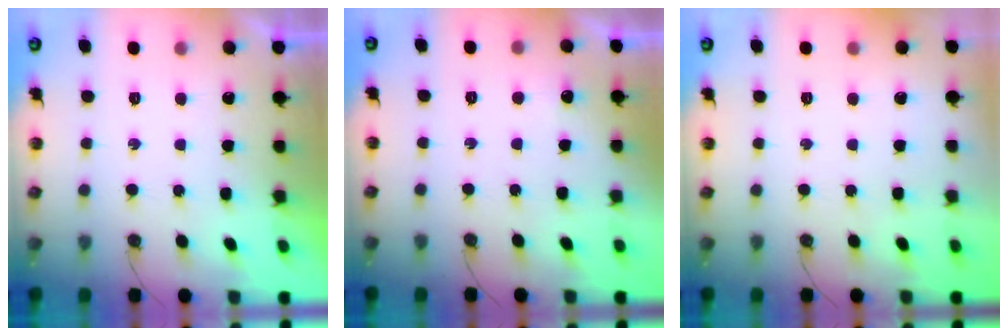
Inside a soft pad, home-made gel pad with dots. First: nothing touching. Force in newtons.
{"total": 12.3, "press": 3.1, "slide": 11.9}
{"total": 0.0}